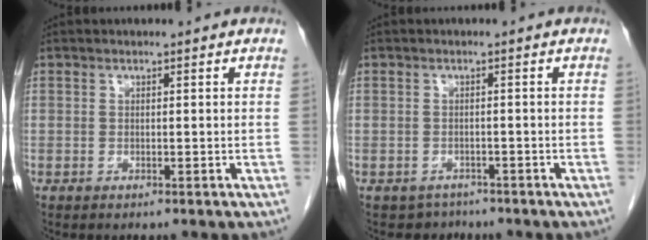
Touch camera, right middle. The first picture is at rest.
{"total": 2.4, "force": [-1.9, 1.3, -0.7], "torque": [0.006, 0.004, -0.029]}